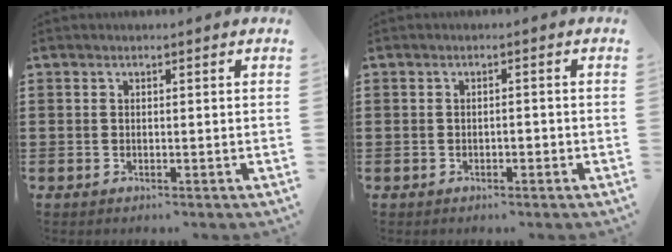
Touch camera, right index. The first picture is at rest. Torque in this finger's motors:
{"motor_torque": [0.14, 0.04, 0.00, 0.00]}